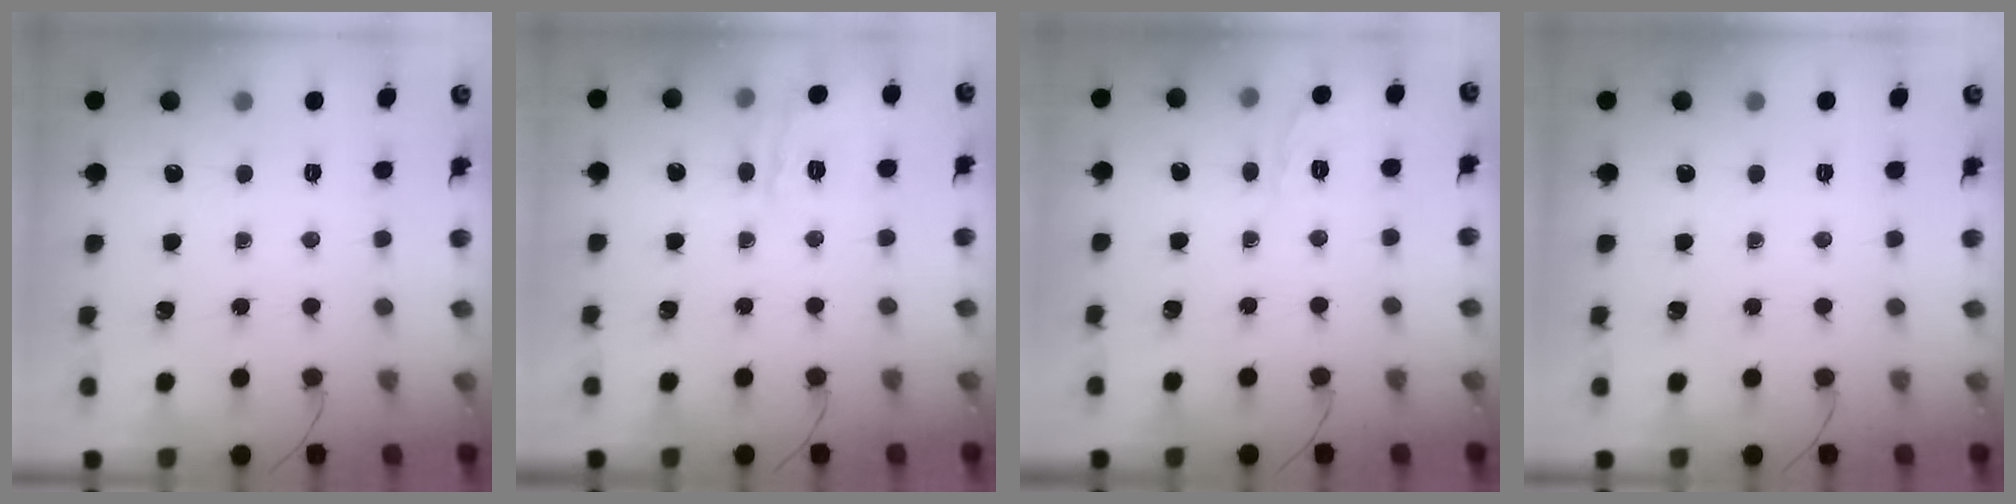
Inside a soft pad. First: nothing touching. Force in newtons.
{"total": 8.5, "press": 8.5, "slide": 0.7}
{"total": 2.3, "press": 2.0, "slide": 1.3}
{"total": 0.0}